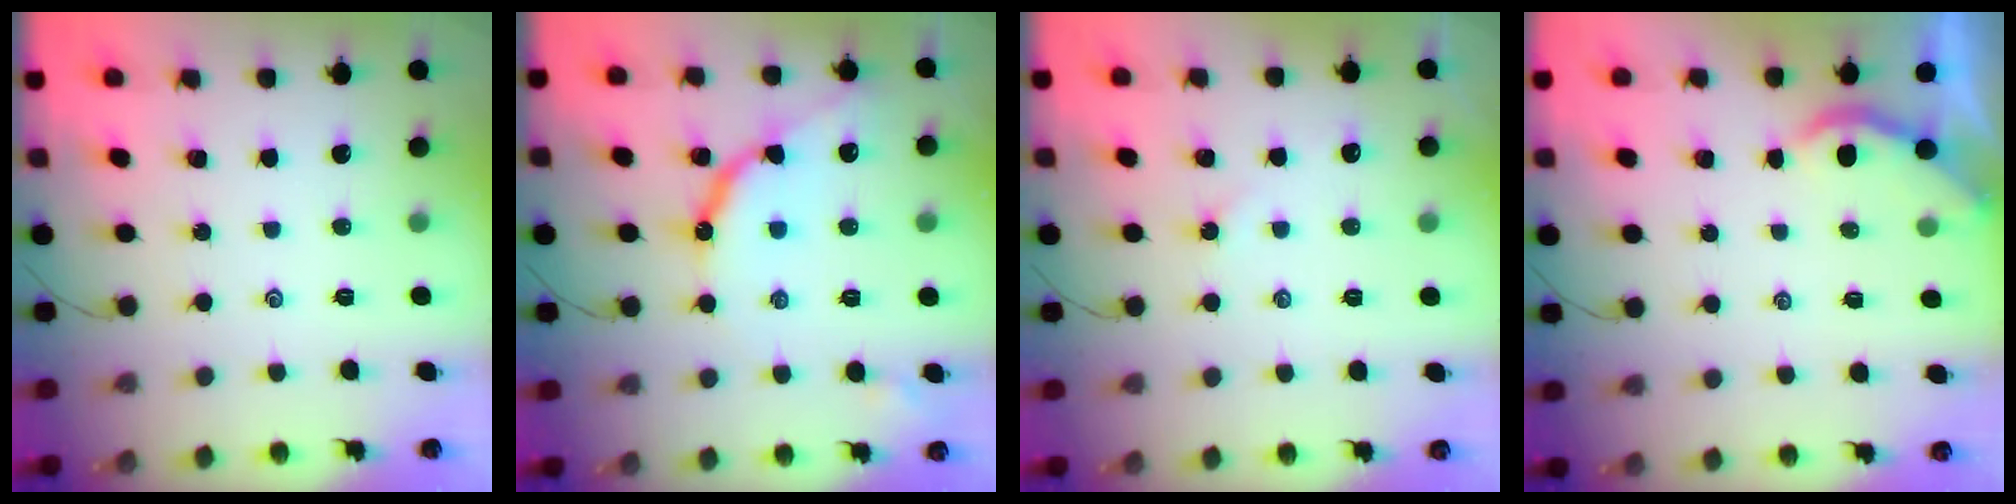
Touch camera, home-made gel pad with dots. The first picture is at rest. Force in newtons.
{"total": 10.8, "press": 10.8, "slide": 0.7}
{"total": 1.9, "press": 1.9, "slide": 0.3}
{"total": 2.2, "press": 2.2, "slide": 0.1}